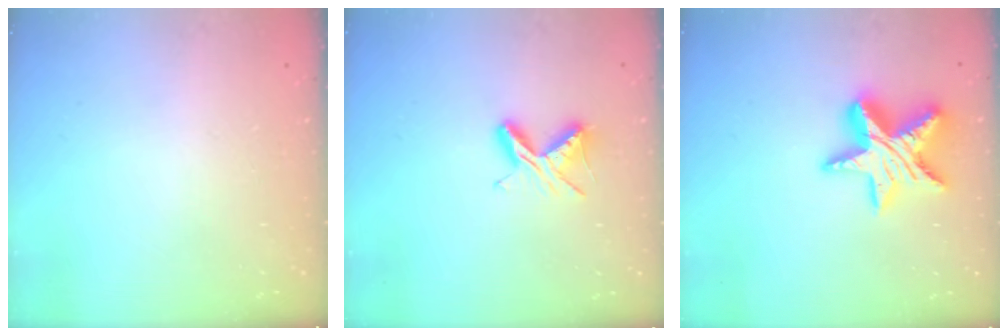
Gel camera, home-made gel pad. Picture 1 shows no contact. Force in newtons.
{"total": 6.8, "press": 6.7, "slide": 0.7}
{"total": 16.5, "press": 16.4, "slide": 1.2}